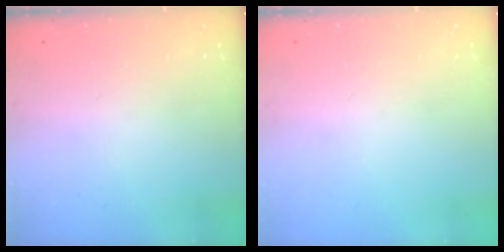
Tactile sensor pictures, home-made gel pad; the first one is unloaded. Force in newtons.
{"total": 0.0}